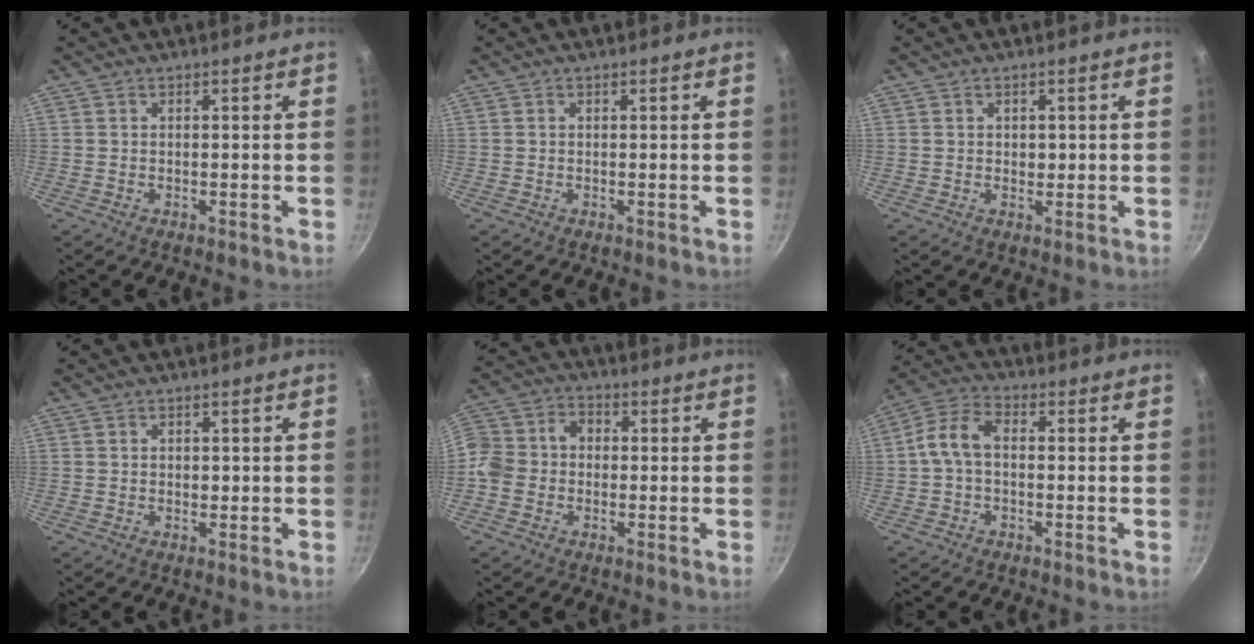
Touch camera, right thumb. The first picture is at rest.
{"total": 0.0}
{"total": 1.6, "force": [0.3, 1.2, 0.9], "torque": [0.001, 0.000, 0.004]}
{"total": 0.8, "force": [0.1, 0.7, 0.5], "torque": [0.001, 0.000, 0.002]}
{"total": 9.0, "force": [-0.9, 7.5, 4.8], "torque": [-0.081, 0.038, -0.029]}
{"total": 7.2, "force": [-0.2, 4.4, 5.8], "torque": [-0.114, 0.025, -0.013]}